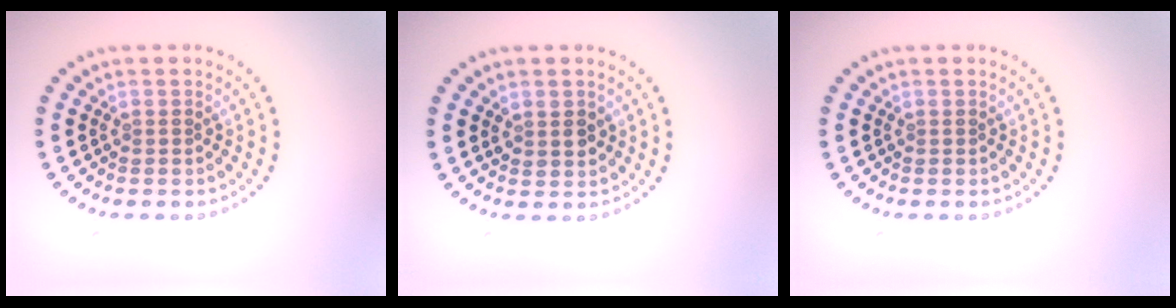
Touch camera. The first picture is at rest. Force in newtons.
{"total": 1.5, "press": 1.4, "slide": 0.6}
{"total": 0.0}